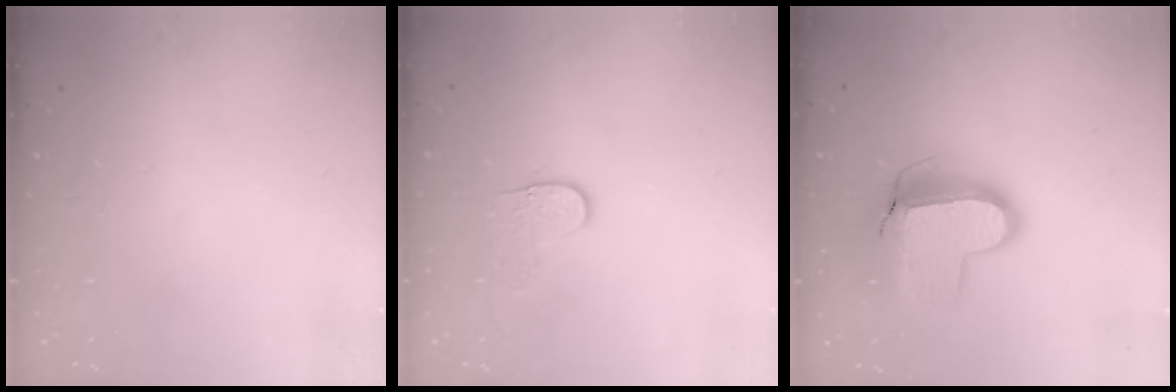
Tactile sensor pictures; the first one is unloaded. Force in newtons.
{"total": 3.6, "press": 3.6, "slide": 0.4}
{"total": 12.4, "press": 12.4, "slide": 1.0}